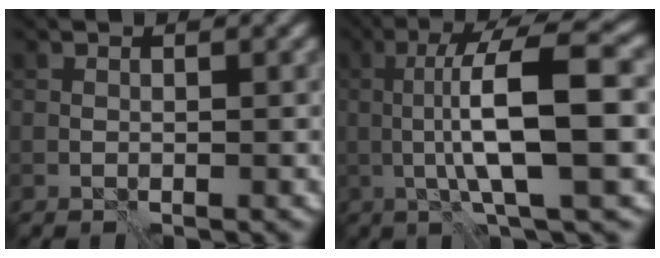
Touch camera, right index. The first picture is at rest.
{"total": 10.1, "force": [-0.2, 2.1, 9.8], "torque": [-0.150, 0.020, -0.005]}